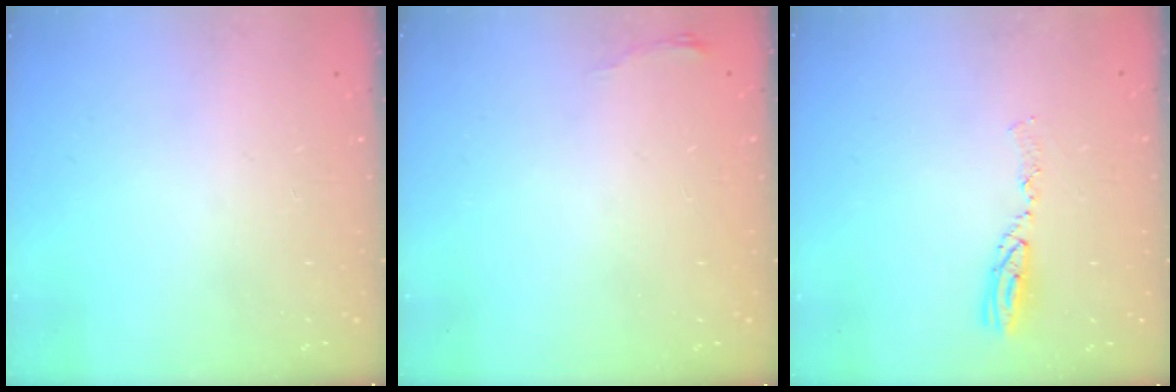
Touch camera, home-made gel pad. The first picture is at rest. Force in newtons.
{"total": 3.6, "press": 3.5, "slide": 0.5}
{"total": 7.7, "press": 7.7, "slide": 0.7}